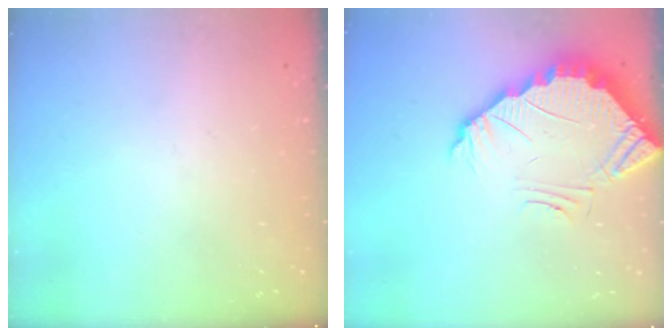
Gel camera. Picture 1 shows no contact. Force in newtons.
{"total": 4.6, "press": 4.6, "slide": 0.3}